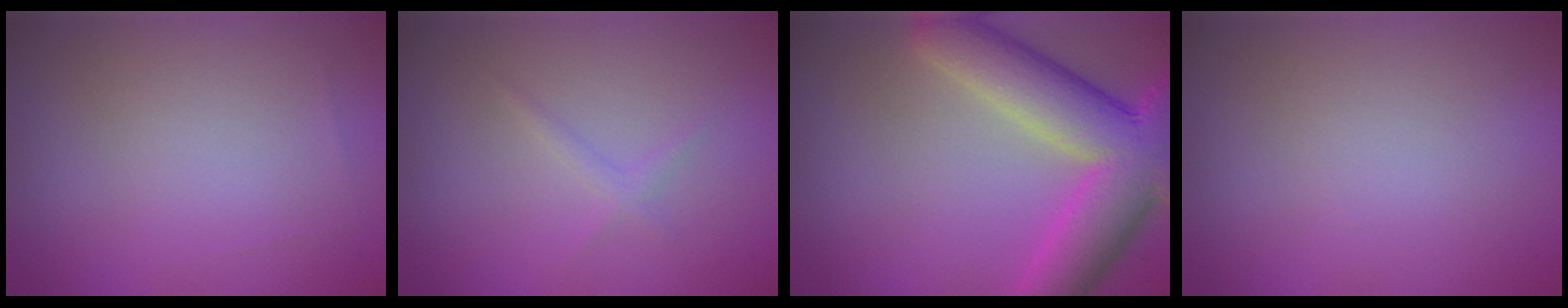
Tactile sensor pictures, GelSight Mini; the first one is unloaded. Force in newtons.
{"total": 0.9, "press": 0.9, "slide": 0.0}
{"total": 10.0, "press": 10.0, "slide": 0.6}
{"total": 0.0}